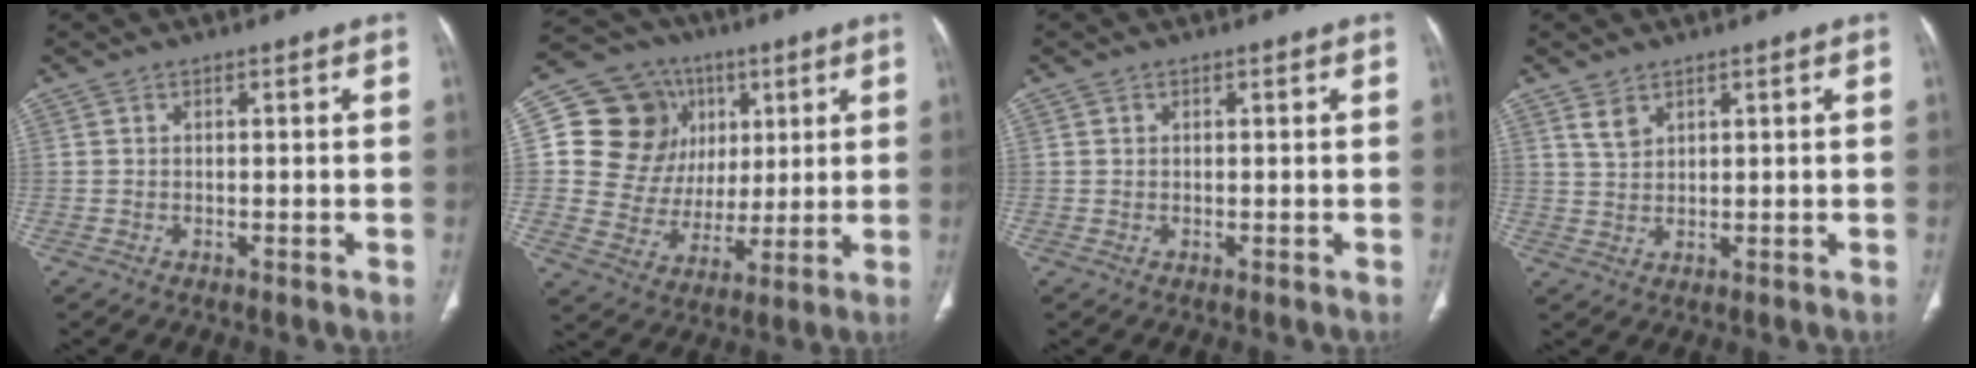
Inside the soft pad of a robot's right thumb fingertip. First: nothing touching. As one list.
[{"total": 17.9, "force": [5.1, 15.7, 6.9], "torque": [-0.068, 0.015, 0.105]}, {"total": 0.7, "force": [0.3, 0.6, 0.1], "torque": [0.004, -0.001, 0.005]}, {"total": 2.9, "force": [2.0, 1.6, 1.3], "torque": [-0.021, -0.010, 0.048]}]